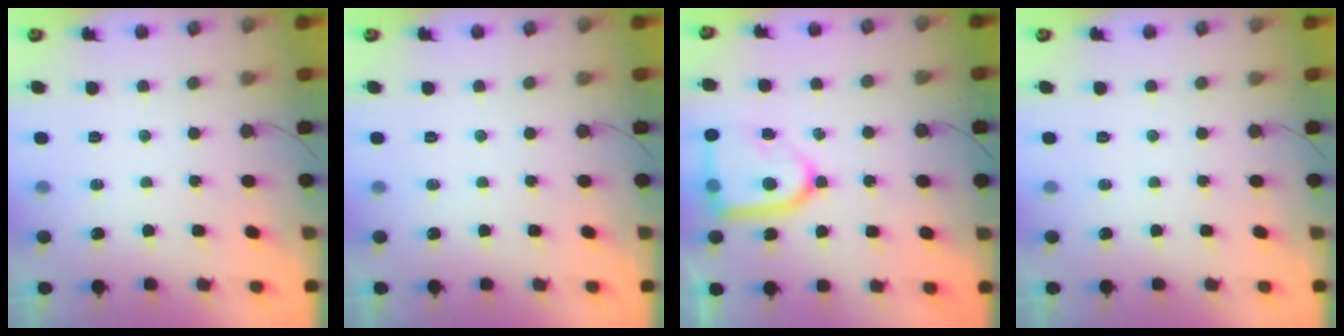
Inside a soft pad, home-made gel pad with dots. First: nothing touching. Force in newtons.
{"total": 0.0}
{"total": 16.3, "press": 16.2, "slide": 1.6}
{"total": 0.0}